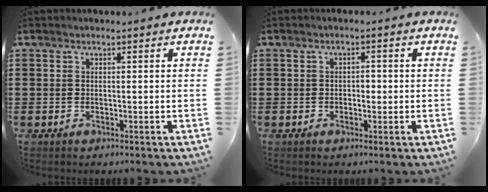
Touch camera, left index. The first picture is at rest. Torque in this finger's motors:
{"motor_torque": [0.01, 0.06, 0.11, 0.02]}